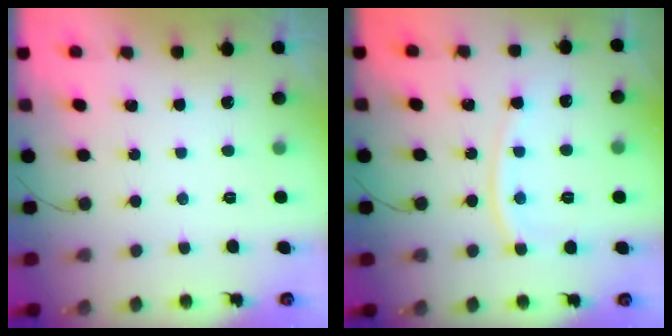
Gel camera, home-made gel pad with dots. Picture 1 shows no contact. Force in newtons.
{"total": 9.2, "press": 9.1, "slide": 1.3}